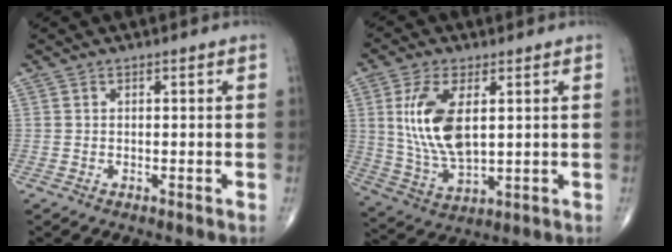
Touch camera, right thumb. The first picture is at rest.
{"total": 12.9, "force": [2.7, 6.2, 11.0], "torque": [-0.220, -0.017, 0.062]}